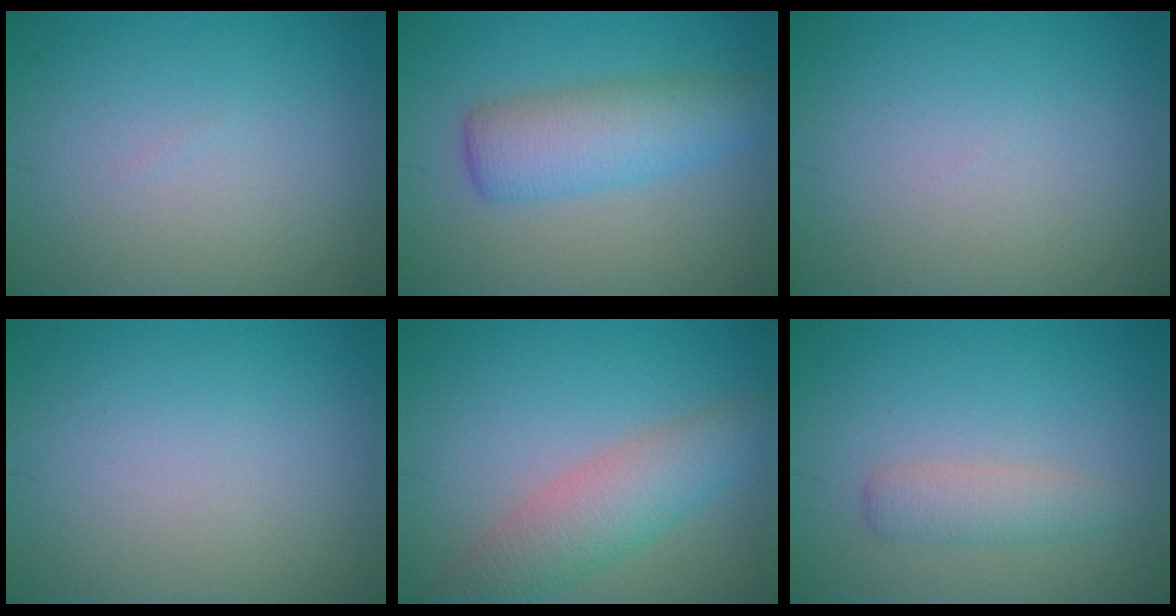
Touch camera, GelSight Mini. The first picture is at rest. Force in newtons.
{"total": 5.3, "press": 5.3, "slide": 0.2}
{"total": 0.0}
{"total": 0.0}
{"total": 4.7, "press": 4.7, "slide": 0.2}
{"total": 2.2, "press": 2.2, "slide": 0.0}